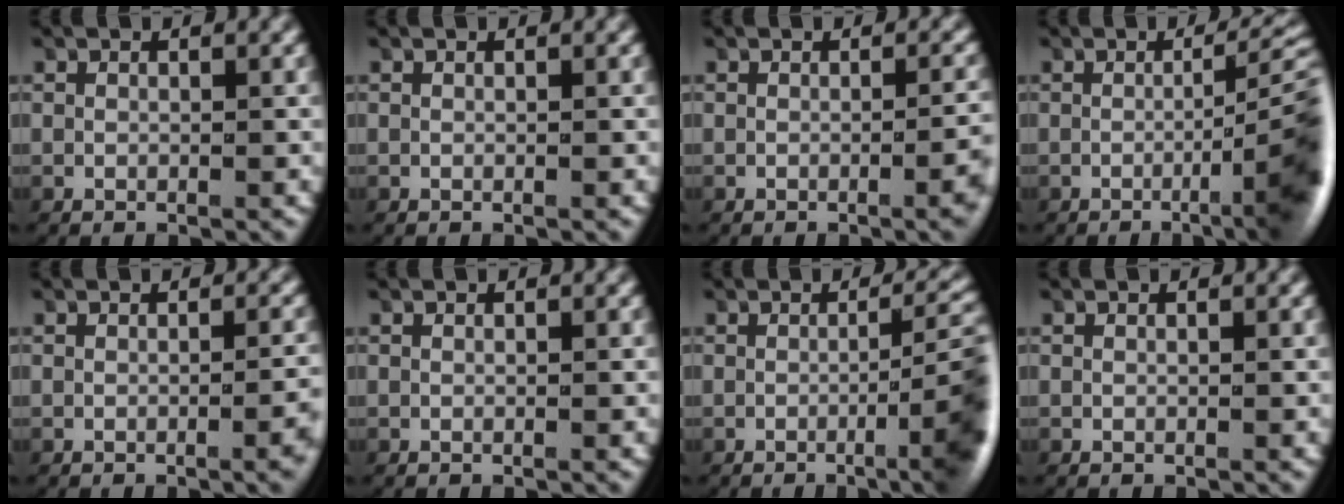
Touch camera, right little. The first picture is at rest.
{"total": 0.0}
{"total": 1.9, "force": [-0.6, 0.0, 1.8], "torque": [-0.019, 0.006, -0.013]}
{"total": 7.4, "force": [-1.6, 2.1, 6.9], "torque": [-0.068, 0.003, -0.034]}
{"total": 1.5, "force": [-0.6, -0.1, 1.4], "torque": [-0.014, 0.007, -0.013]}
{"total": 0.0}
{"total": 6.5, "force": [-1.6, 1.7, 6.1], "torque": [-0.062, 0.004, -0.031]}
{"total": 0.0}